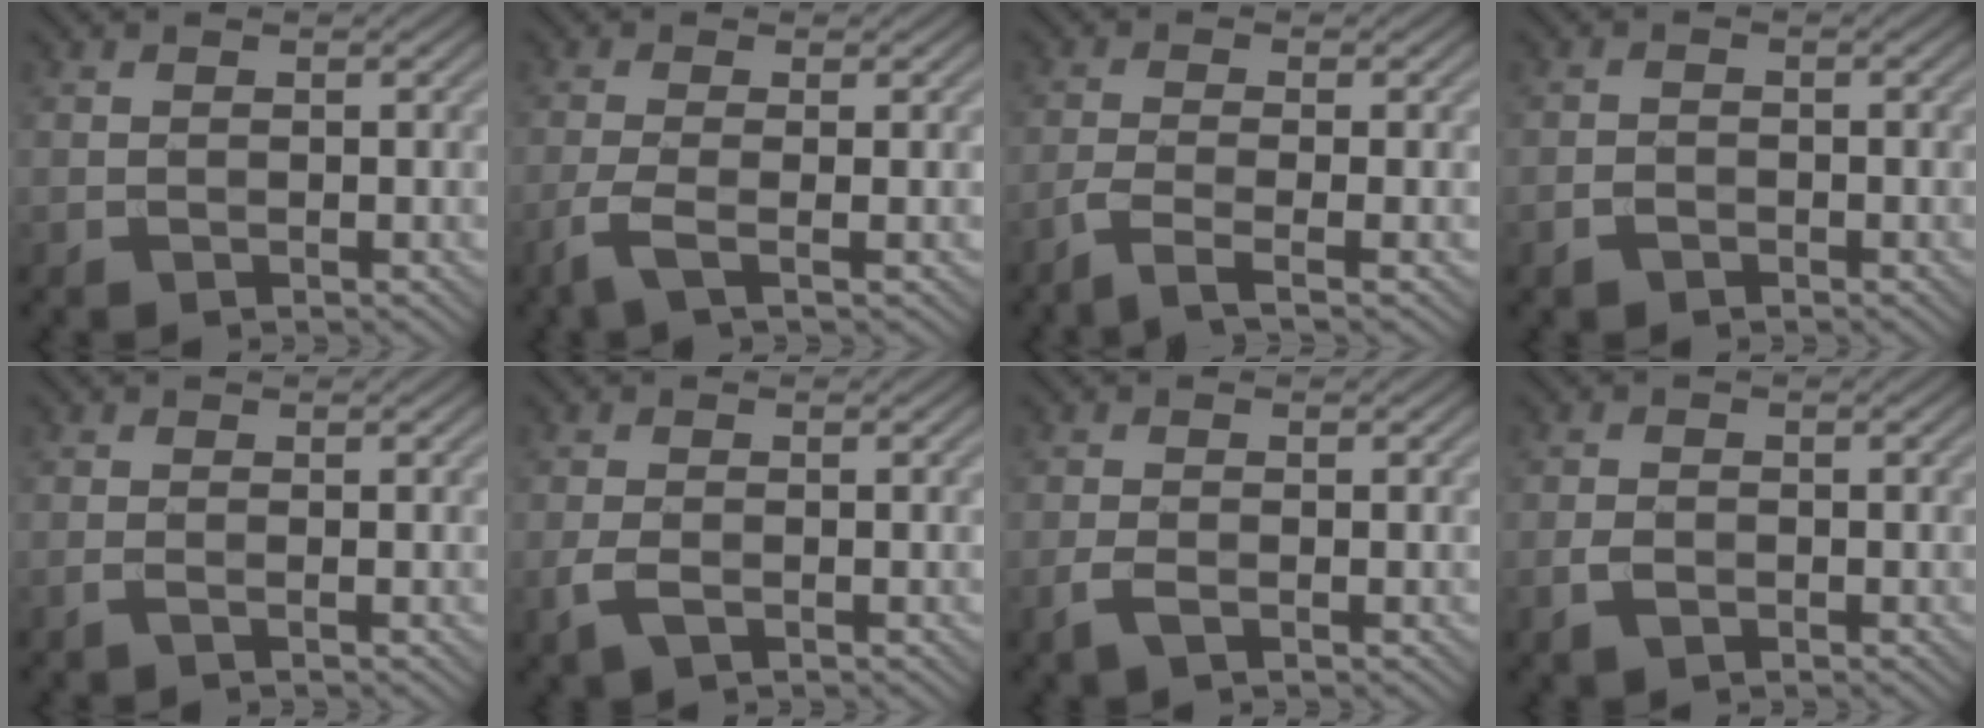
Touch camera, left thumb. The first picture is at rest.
{"total": 3.3, "force": [-1.4, 0.6, 2.9], "torque": [-0.066, 0.001, -0.042]}
{"total": 3.6, "force": [-2.0, 0.6, 2.9], "torque": [-0.050, 0.003, -0.059]}
{"total": 1.5, "force": [-1.0, 0.9, 0.7], "torque": [-0.013, -0.001, -0.022]}
{"total": 0.8, "force": [-0.4, 0.0, 0.8], "torque": [-0.019, 0.000, -0.011]}
{"total": 2.5, "force": [-1.0, 1.2, 2.0], "torque": [-0.054, -0.007, -0.022]}
{"total": 2.1, "force": [-1.0, 0.8, 1.7], "torque": [-0.045, -0.004, -0.024]}
{"total": 1.9, "force": [-0.8, 1.1, 1.3], "torque": [-0.028, -0.002, -0.017]}